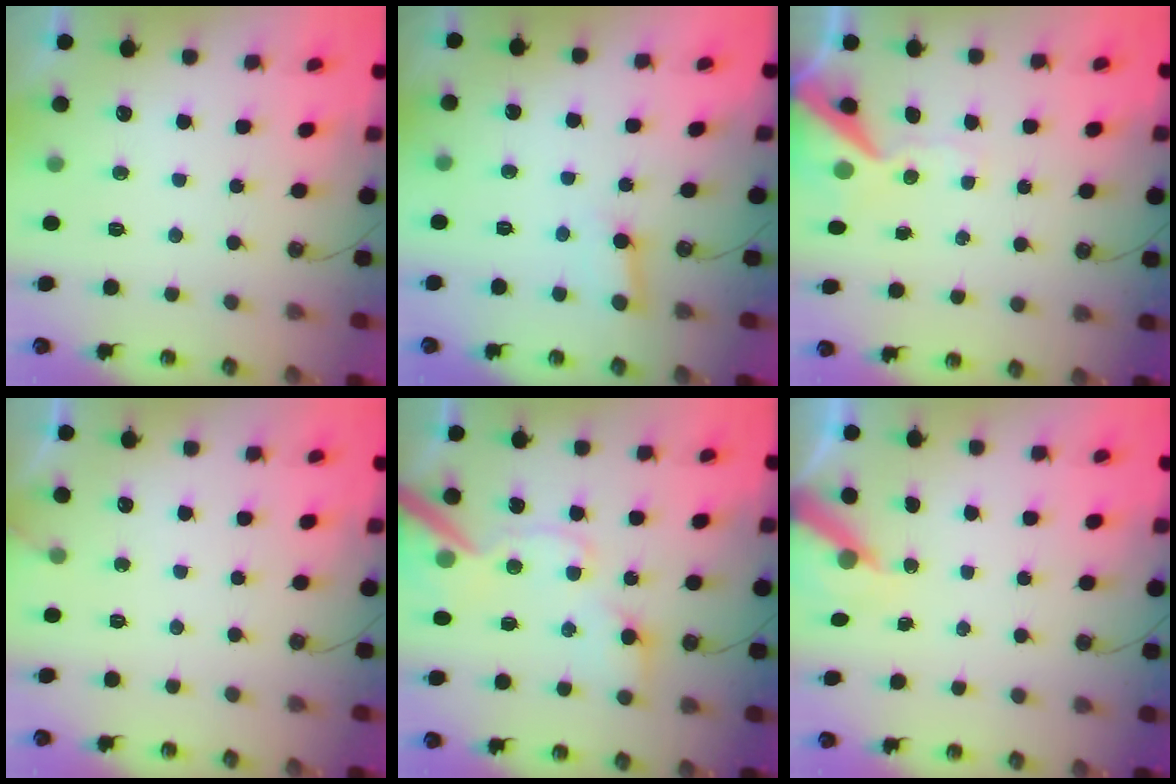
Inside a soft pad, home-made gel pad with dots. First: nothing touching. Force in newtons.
{"total": 4.1, "press": 4.1, "slide": 0.6}
{"total": 11.2, "press": 11.0, "slide": 1.8}
{"total": 2.2, "press": 2.2, "slide": 0.1}
{"total": 14.8, "press": 14.6, "slide": 2.3}
{"total": 6.7, "press": 6.7, "slide": 0.5}